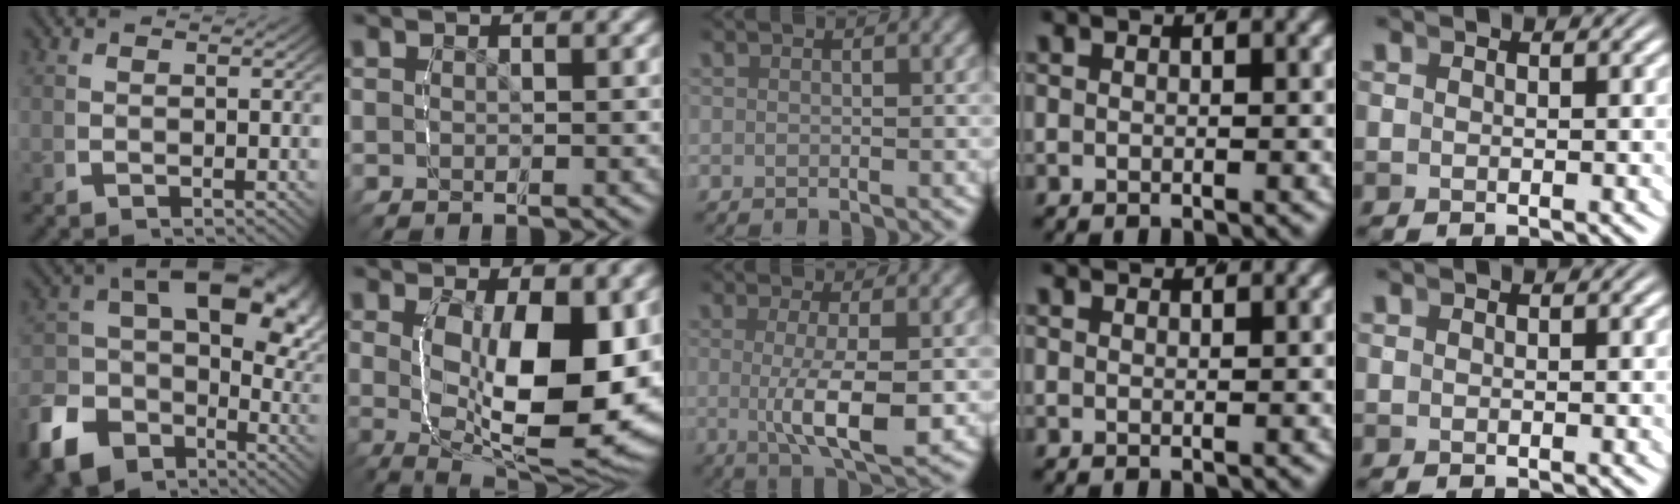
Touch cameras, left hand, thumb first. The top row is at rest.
{"thumb": {"total": 13.3, "force": [-3.2, 9.6, 8.7], "torque": [-0.143, -0.021, -0.052]}, "index": {"total": 12.7, "force": [-1.4, 6.5, 10.8], "torque": [-0.196, -0.044, -0.005]}, "middle": {"total": 5.7, "force": [-0.5, 1.6, 5.5], "torque": [-0.098, -0.017, -0.001]}, "ring": {"total": 1.4, "force": [1.3, -0.5, 0.2], "torque": [0.008, -0.001, 0.021]}}